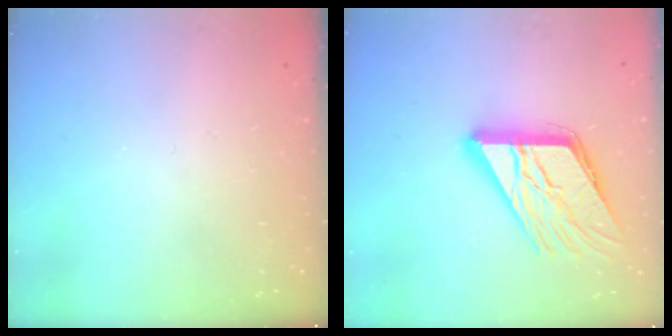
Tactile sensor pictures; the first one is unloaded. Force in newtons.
{"total": 17.8, "press": 17.7, "slide": 2.1}